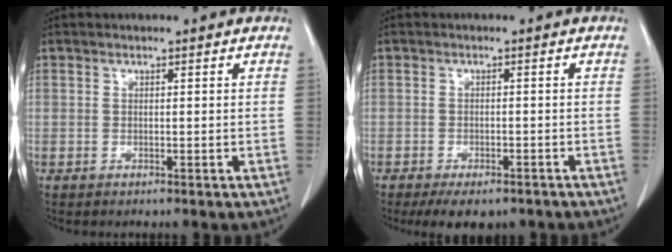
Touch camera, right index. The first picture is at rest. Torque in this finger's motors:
{"motor_torque": [-0.32, -0.09, -0.06, -0.04]}